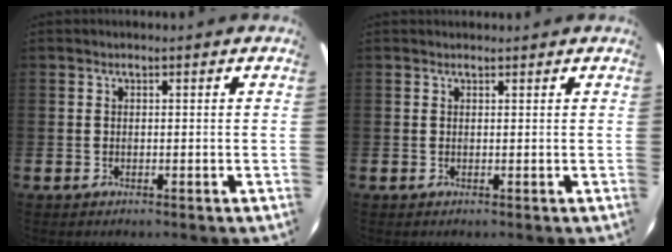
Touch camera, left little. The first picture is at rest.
{"total": 0.6, "force": [0.5, 0.1, -0.1], "torque": [0.008, -0.001, 0.009]}